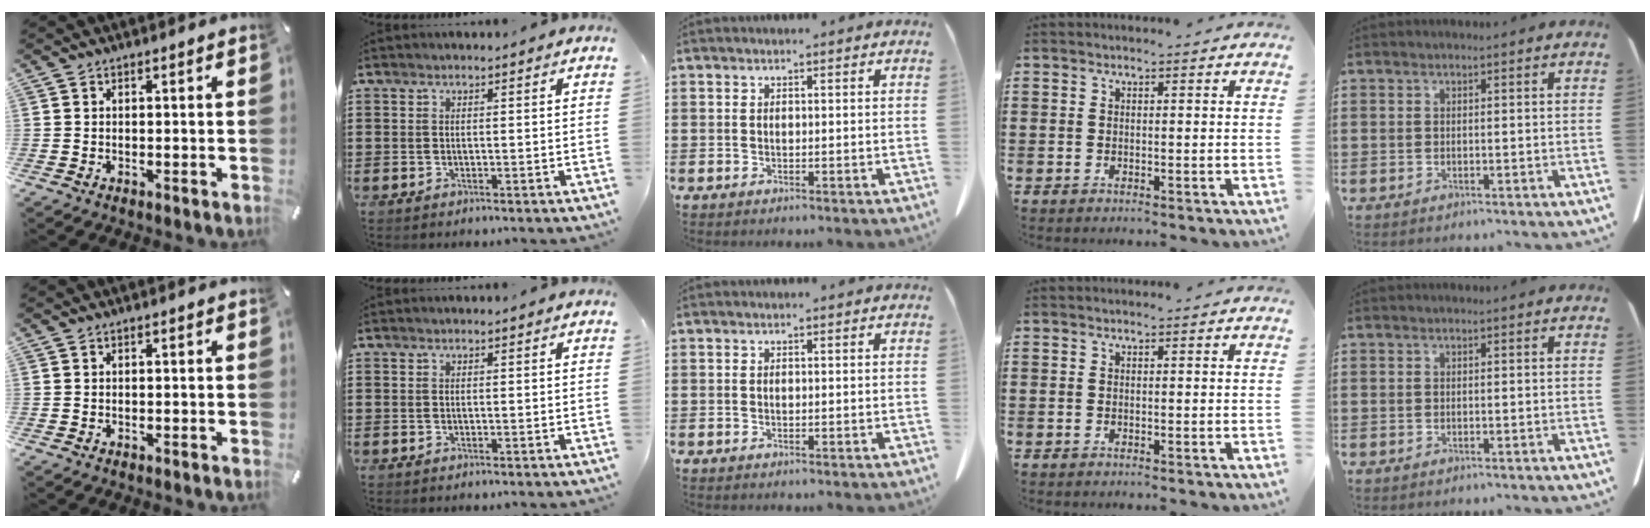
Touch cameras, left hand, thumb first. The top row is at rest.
{}